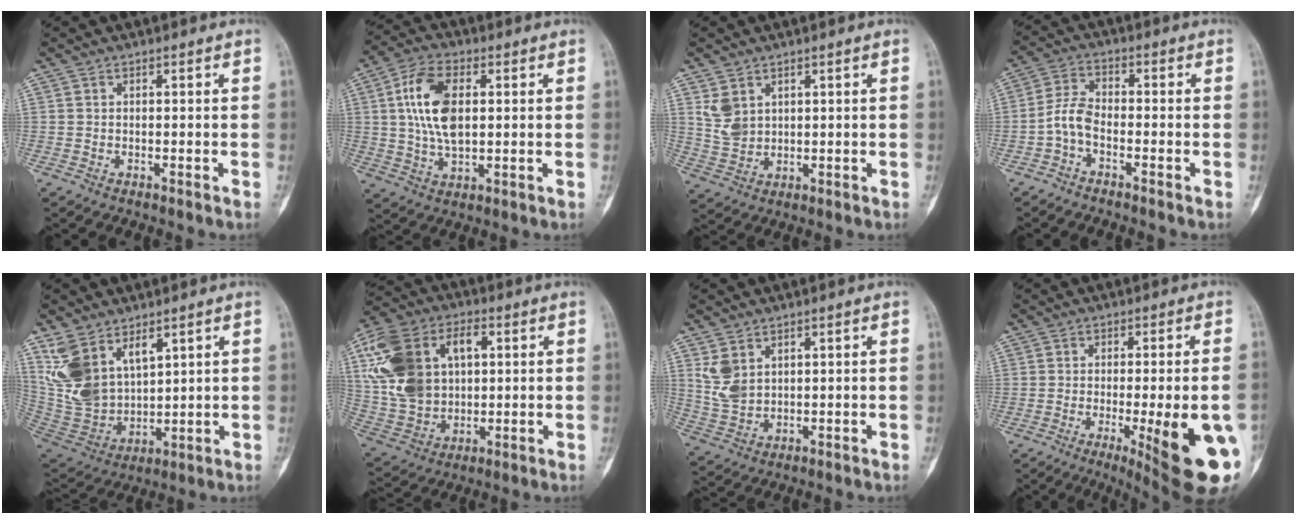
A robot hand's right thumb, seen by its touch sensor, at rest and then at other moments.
{"total": 12.2, "force": [2.1, 6.5, 10.1], "torque": [-0.194, 0.002, 0.040]}
{"total": 5.6, "force": [2.5, 3.9, 3.0], "torque": [-0.048, -0.011, 0.064]}
{"total": 4.9, "force": [-2.2, 2.4, 3.7], "torque": [-0.077, 0.022, -0.054]}
{"total": 14.2, "force": [7.6, 8.6, 8.3], "torque": [-0.146, -0.030, 0.180]}
{"total": 20.4, "force": [4.6, 14.3, 13.8], "torque": [-0.264, 0.011, 0.091]}
{"total": 6.1, "force": [2.7, 4.0, 3.8], "torque": [-0.068, -0.010, 0.068]}
{"total": 19.6, "force": [-6.0, 4.5, 18.1], "torque": [-0.181, -0.006, -0.061]}